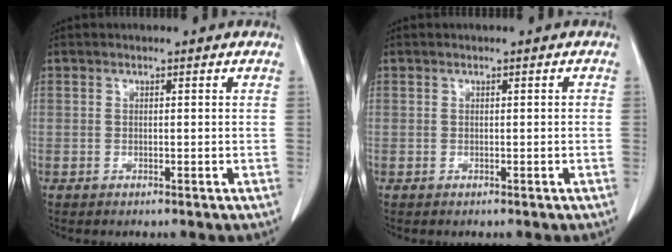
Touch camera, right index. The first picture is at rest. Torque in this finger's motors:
{"motor_torque": [0.10, 0.01, 0.02, 0.01]}